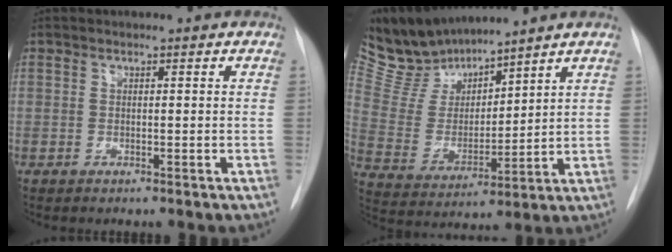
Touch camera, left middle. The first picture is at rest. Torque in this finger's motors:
{"motor_torque": [0.32, -0.42, -0.13, -0.06]}